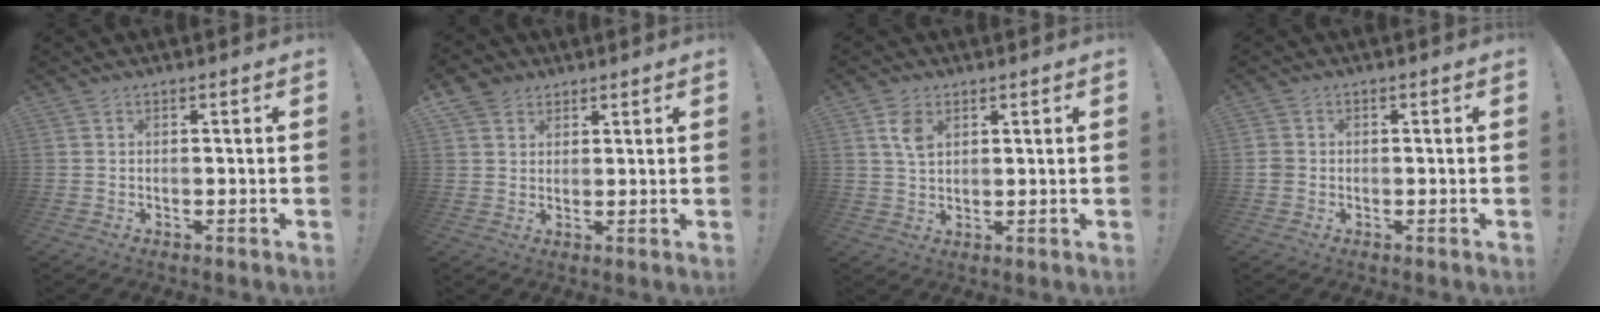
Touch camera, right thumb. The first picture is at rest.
{"total": 4.9, "force": [3.1, 3.8, 1.0], "torque": [-0.009, -0.016, 0.059]}
{"total": 5.3, "force": [2.3, 3.1, 3.6], "torque": [-0.054, -0.004, 0.041]}
{"total": 1.7, "force": [-0.5, 1.5, 0.6], "torque": [-0.015, 0.008, -0.008]}